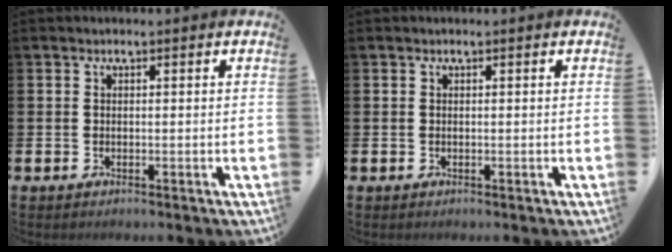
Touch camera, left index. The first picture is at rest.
{"total": 0.0}